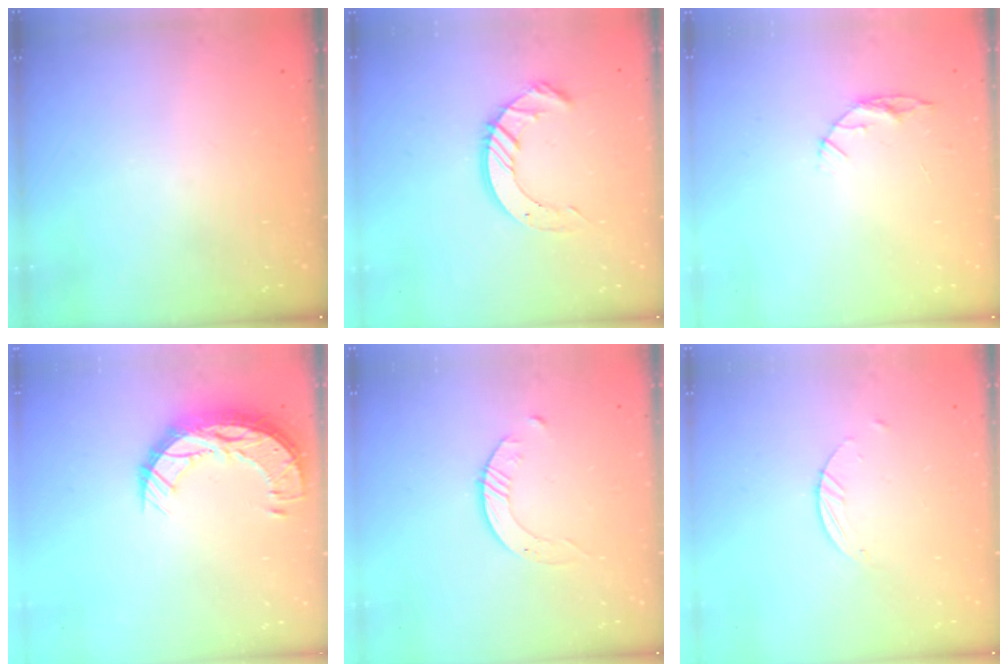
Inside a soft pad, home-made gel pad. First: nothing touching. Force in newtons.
{"total": 10.2, "press": 10.1, "slide": 1.0}
{"total": 5.1, "press": 5.1, "slide": 0.5}
{"total": 11.7, "press": 11.7, "slide": 0.8}
{"total": 2.6, "press": 2.6, "slide": 0.3}
{"total": 1.8, "press": 1.8, "slide": 0.1}